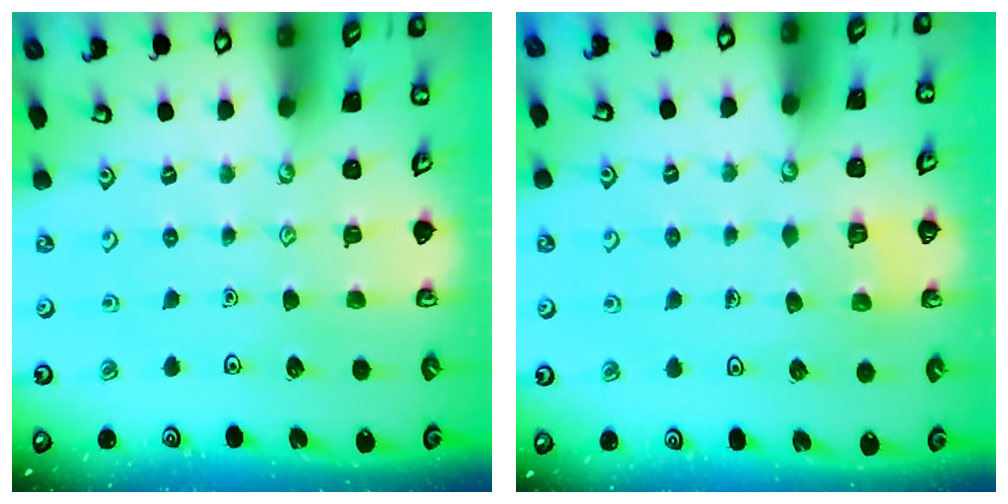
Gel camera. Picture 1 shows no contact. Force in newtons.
{"total": 2.8, "press": 2.8, "slide": 0.1}